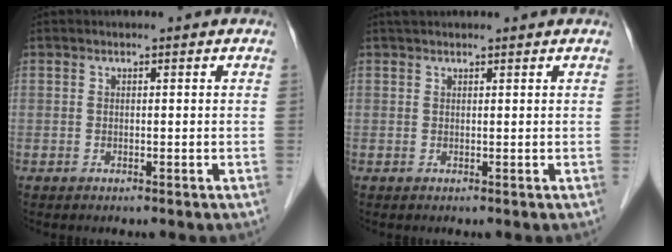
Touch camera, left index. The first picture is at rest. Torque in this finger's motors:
{"motor_torque": [0.11, -0.05, 0.09, 0.03]}